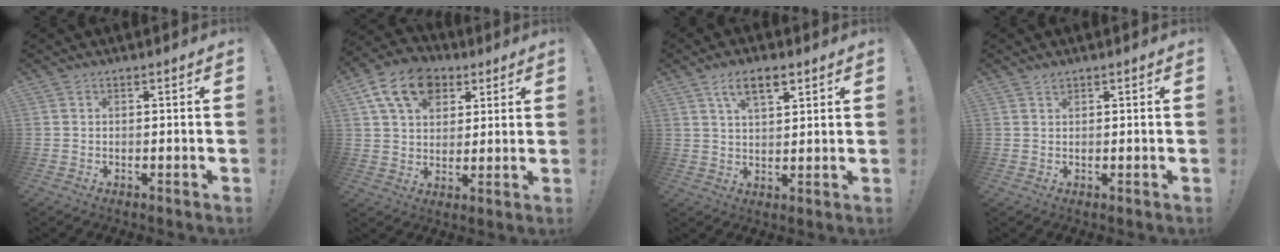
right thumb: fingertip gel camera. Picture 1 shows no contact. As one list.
[{"total": 15.1, "force": [7.0, 10.8, 8.0], "torque": [-0.123, -0.025, 0.132]}, {"total": 7.5, "force": [4.2, 3.3, 5.3], "torque": [-0.085, -0.008, 0.073]}, {"total": 1.9, "force": [1.4, 1.3, 0.1], "torque": [0.010, -0.005, 0.024]}]